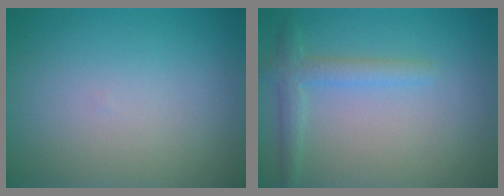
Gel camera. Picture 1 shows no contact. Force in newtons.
{"total": 2.4, "press": 2.4, "slide": 0.0}